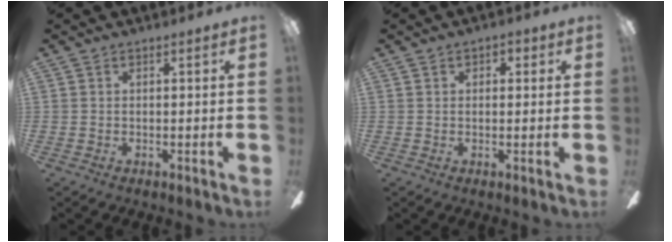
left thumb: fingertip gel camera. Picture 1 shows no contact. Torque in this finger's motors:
{"motor_torque": [-0.20, 0.07, -0.40, 0.23, -0.02]}